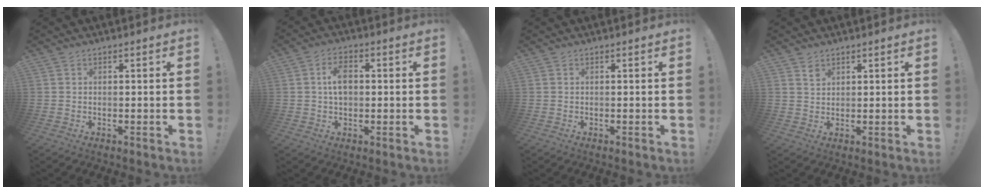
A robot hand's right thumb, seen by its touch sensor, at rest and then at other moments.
{"total": 6.5, "force": [0.5, 4.1, 5.0], "torque": [-0.077, 0.010, 0.009]}
{"total": 0.0}
{"total": 2.0, "force": [1.6, 1.1, 0.6], "torque": [-0.005, -0.010, 0.028]}